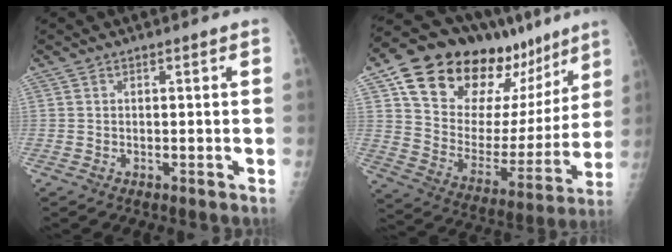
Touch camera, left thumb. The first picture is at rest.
{"total": 28.2, "force": [17.8, 15.1, 15.9], "torque": [-0.205, -0.038, 0.287]}